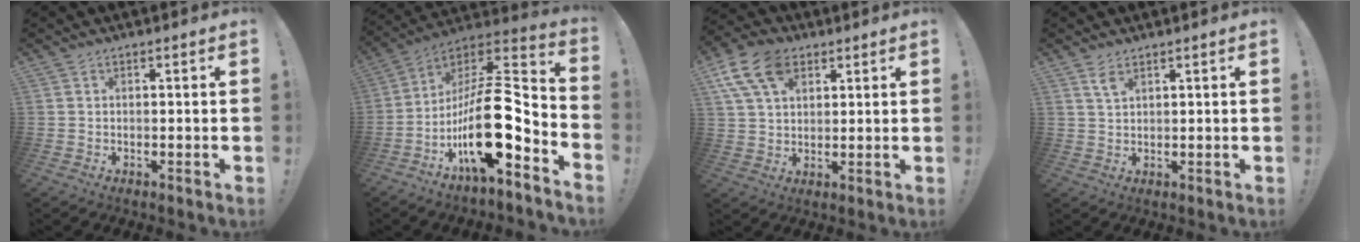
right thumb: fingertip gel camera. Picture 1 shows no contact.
{"total": 21.1, "force": [-5.9, 8.0, 18.6], "torque": [-0.322, 0.021, -0.097]}
{"total": 13.1, "force": [6.1, 8.4, 8.0], "torque": [-0.160, -0.014, 0.118]}
{"total": 3.5, "force": [2.2, 1.6, 2.3], "torque": [-0.040, -0.008, 0.039]}